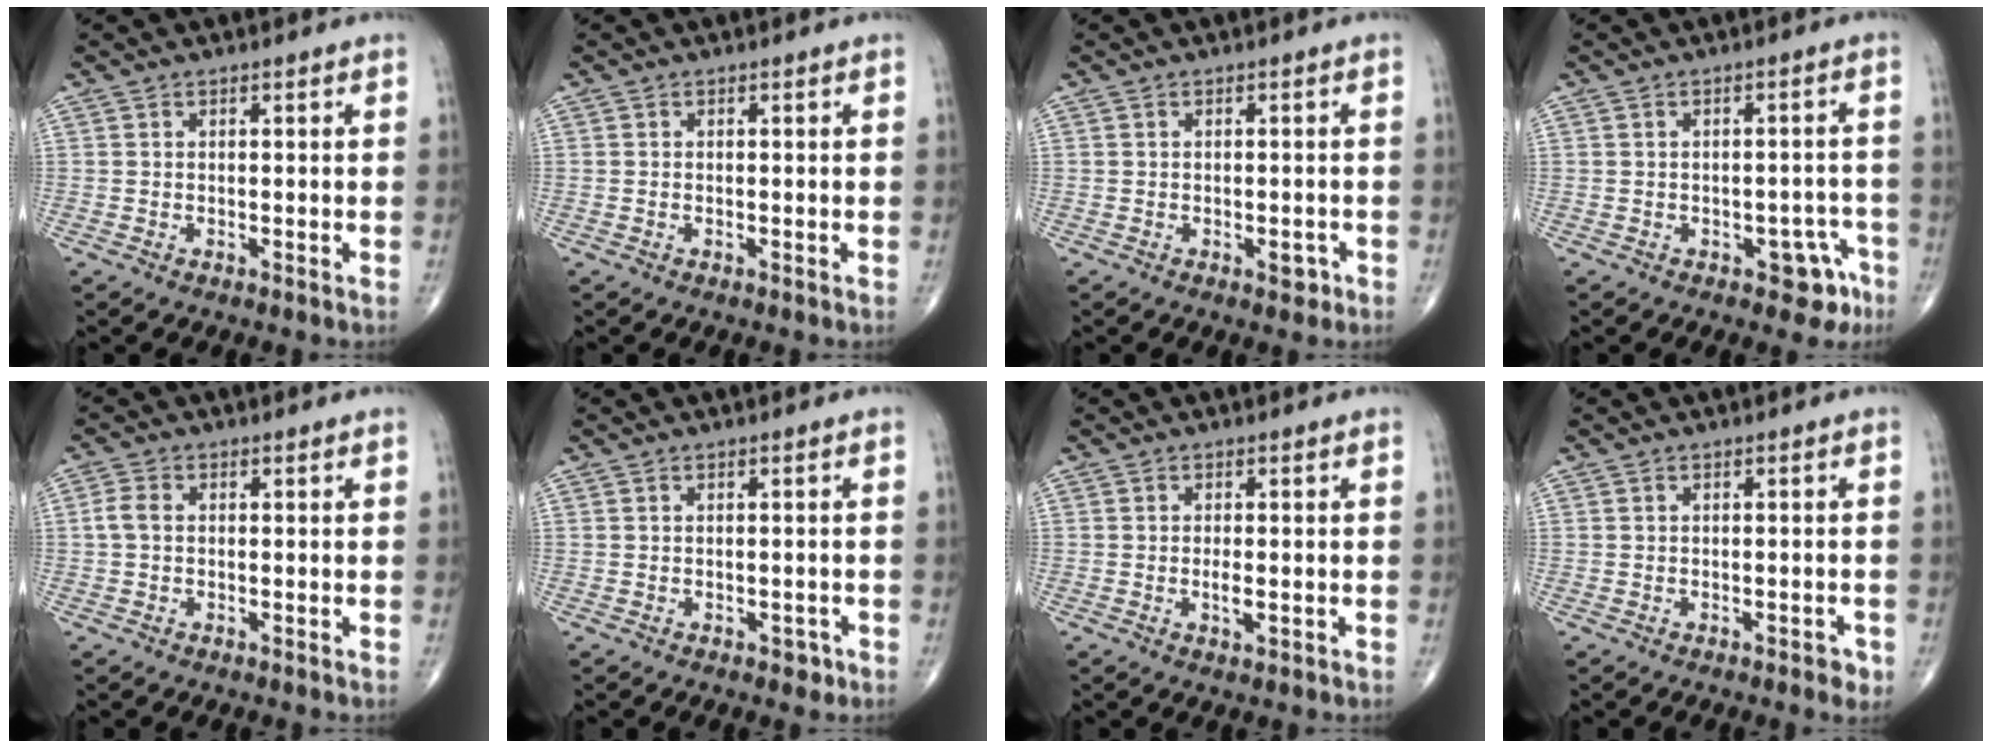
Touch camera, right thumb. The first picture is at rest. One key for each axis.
{"total": 0.0}
{"total": 2.0, "fx": -0.9, "fy": 1.0, "fz": 1.4, "tx": -0.006, "ty": 0.003, "tz": -0.010}
{"total": 5.6, "fx": -3.1, "fy": 3.2, "fz": 3.3, "tx": -0.006, "ty": 0.028, "tz": -0.034}
{"total": 2.6, "fx": 0.0, "fy": 1.8, "fz": 2.0, "tx": -0.043, "ty": 0.004, "tz": -0.006}
{"total": 1.5, "fx": -0.8, "fy": 1.0, "fz": 0.8, "tx": 0.003, "ty": 0.003, "tz": -0.009}
{"total": 2.2, "fx": -0.4, "fy": 0.8, "fz": 2.0, "tx": -0.033, "ty": -0.002, "tz": -0.006}
{"total": 1.9, "fx": -1.1, "fy": 0.8, "fz": 1.4, "tx": -0.013, "ty": 0.005, "tz": -0.013}